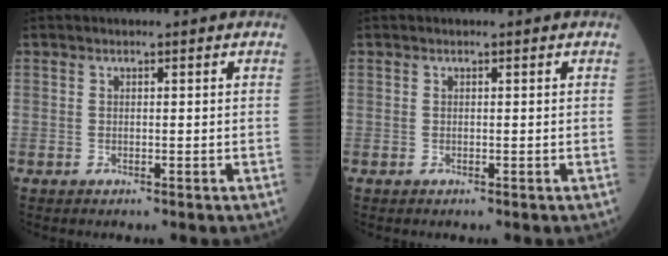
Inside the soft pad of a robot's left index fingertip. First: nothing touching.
{"total": 0.0}